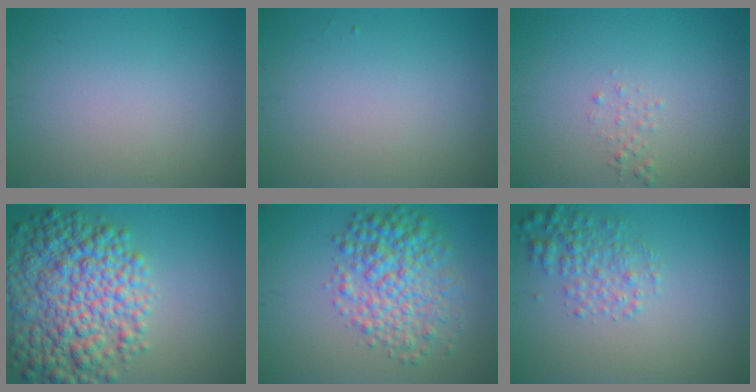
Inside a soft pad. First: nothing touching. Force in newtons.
{"total": 0.0}
{"total": 0.8, "press": 0.8, "slide": 0.1}
{"total": 10.0, "press": 10.0, "slide": 0.3}
{"total": 6.1, "press": 6.1, "slide": 0.0}
{"total": 2.9, "press": 2.9, "slide": 0.1}